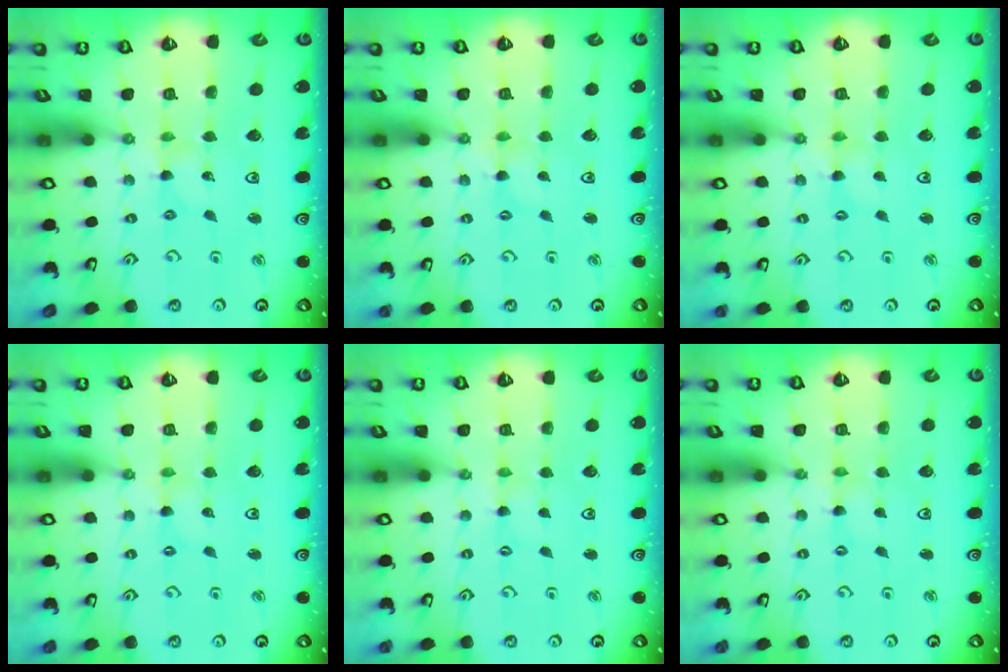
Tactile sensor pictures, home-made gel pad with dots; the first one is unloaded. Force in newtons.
{"total": 0.0}
{"total": 0.0}
{"total": 0.6, "press": 0.6, "slide": 0.1}
{"total": 0.0}
{"total": 0.0}